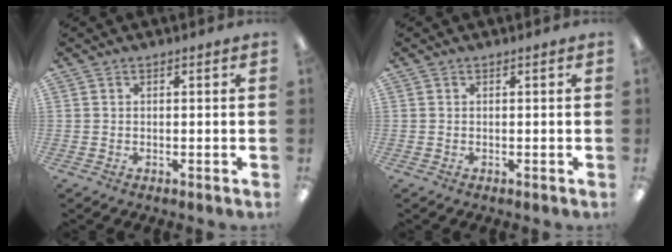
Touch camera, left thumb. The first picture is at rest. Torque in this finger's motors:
{"motor_torque": [0.00, 0.00, 0.01, 0.00, 0.00]}